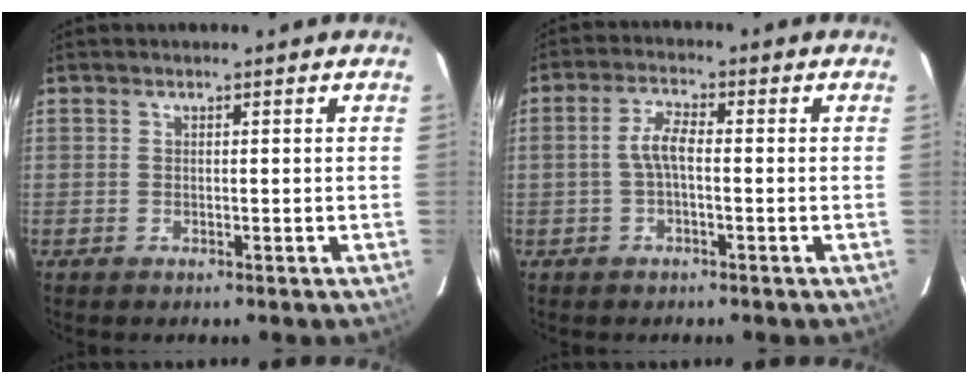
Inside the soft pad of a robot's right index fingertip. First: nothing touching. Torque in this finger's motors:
{"motor_torque": [0.37, -0.23, 0.36, 0.09]}